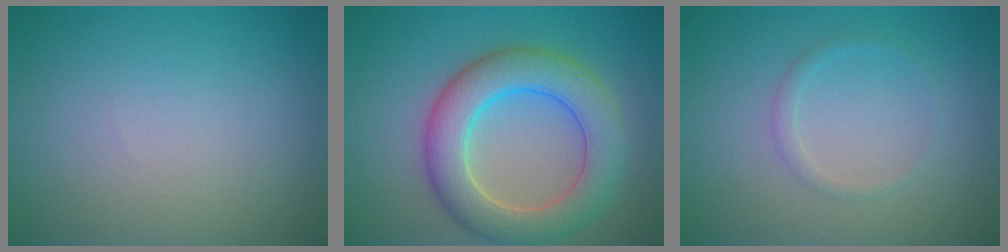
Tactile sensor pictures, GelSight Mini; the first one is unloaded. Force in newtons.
{"total": 7.1, "press": 7.1, "slide": 0.3}
{"total": 1.0, "press": 1.0, "slide": 0.0}